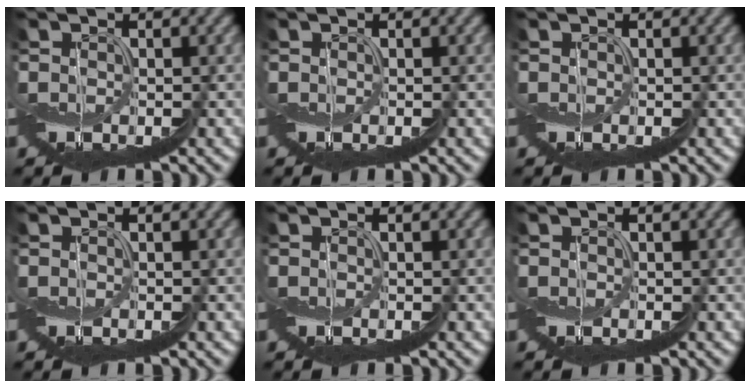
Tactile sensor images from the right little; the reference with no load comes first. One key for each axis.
{"total": 0.0}
{"total": 0.0}
{"total": 0.0}
{"total": 0.0}
{"total": 0.0}